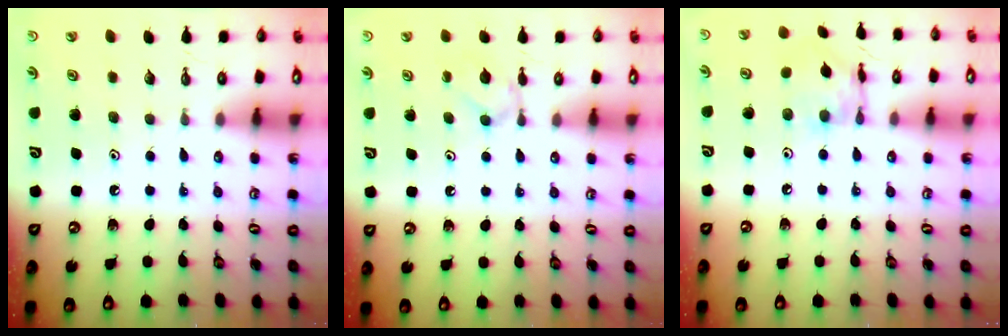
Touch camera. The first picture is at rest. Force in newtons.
{"total": 5.7, "press": 5.6, "slide": 1.1}
{"total": 10.5, "press": 10.4, "slide": 1.0}